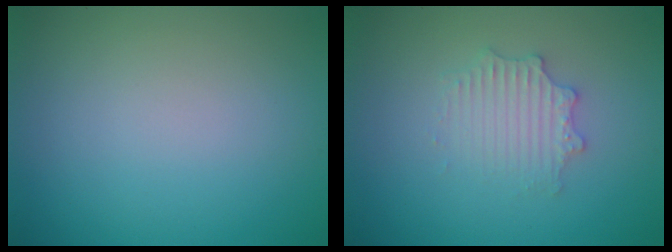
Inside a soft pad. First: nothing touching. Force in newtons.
{"total": 2.6, "press": 2.6, "slide": 0.4}